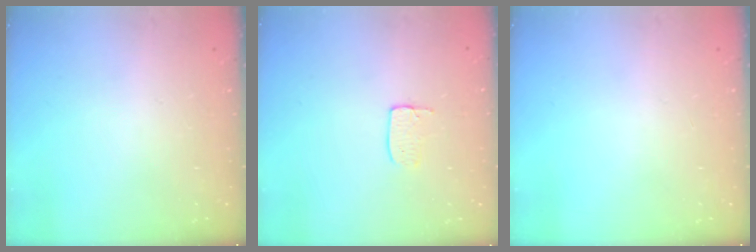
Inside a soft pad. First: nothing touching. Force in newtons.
{"total": 3.7, "press": 3.7, "slide": 0.2}
{"total": 0.0}